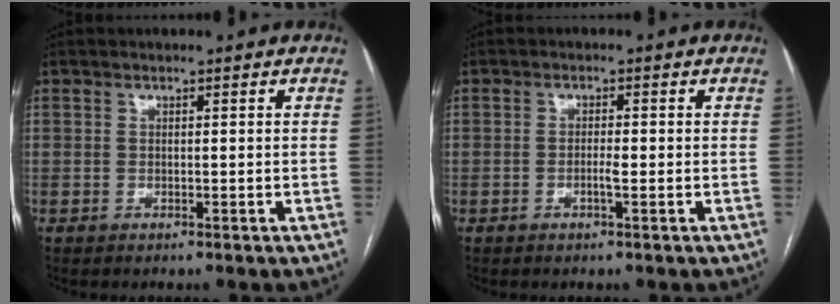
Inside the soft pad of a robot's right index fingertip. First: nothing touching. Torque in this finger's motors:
{"motor_torque": [-0.23, 0.11, 0.03, 0.00]}